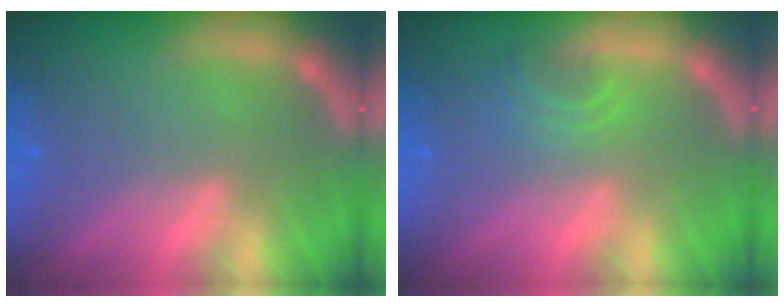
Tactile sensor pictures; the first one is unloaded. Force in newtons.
{"total": 2.4}